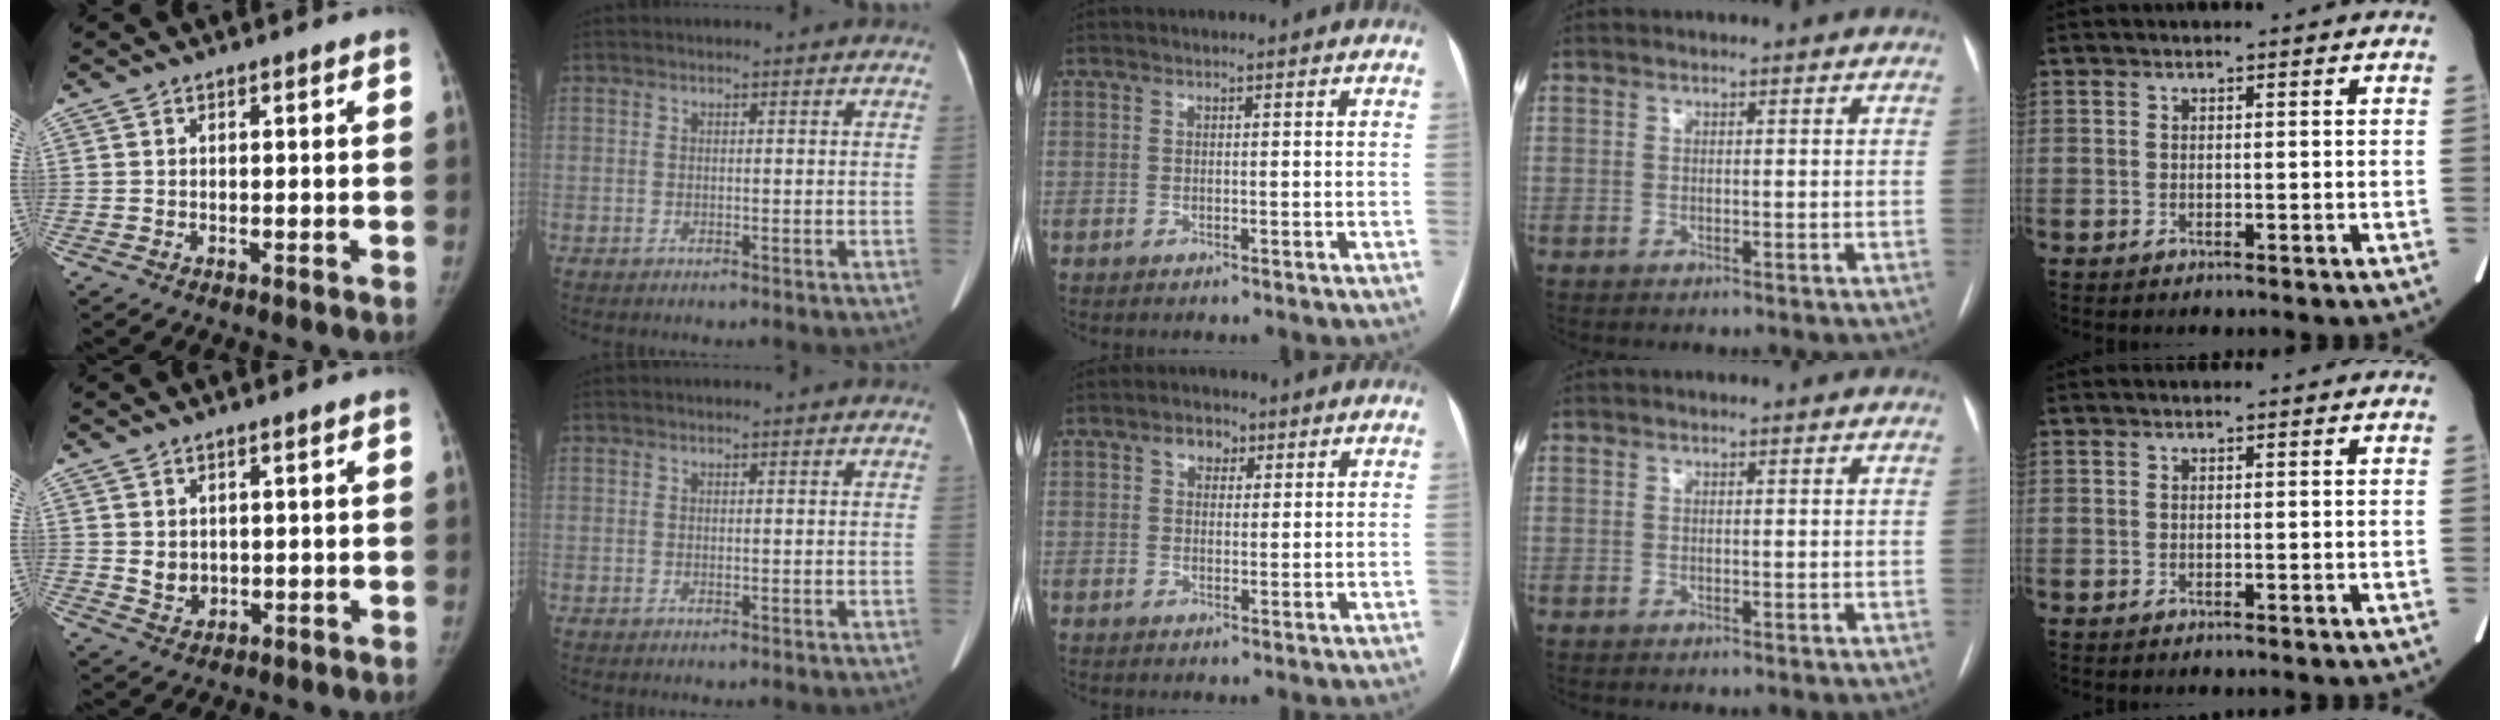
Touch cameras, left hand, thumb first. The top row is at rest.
{"thumb": {"total": 3.2, "force": [1.0, 2.4, 1.9], "torque": [-0.022, -0.013, 0.028]}, "middle": {"total": 3.2, "force": [1.6, 2.2, 1.7], "torque": [-0.028, 0.014, 0.025]}}